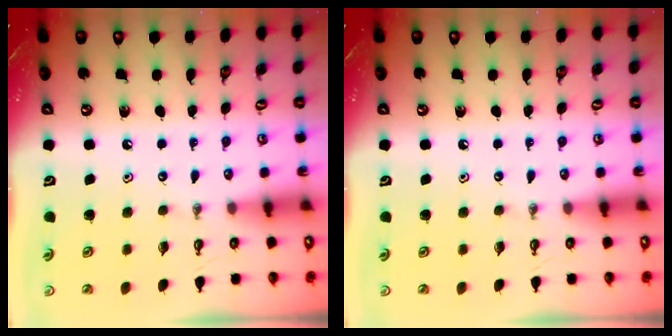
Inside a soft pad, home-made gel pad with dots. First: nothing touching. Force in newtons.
{"total": 0.0}